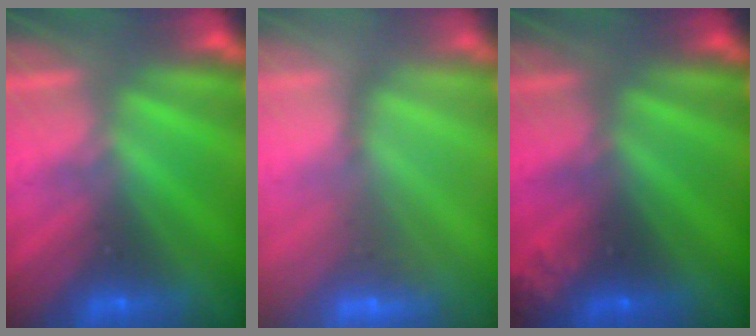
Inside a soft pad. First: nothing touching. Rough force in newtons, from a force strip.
{"total": 2.5}
{"total": 2.2}